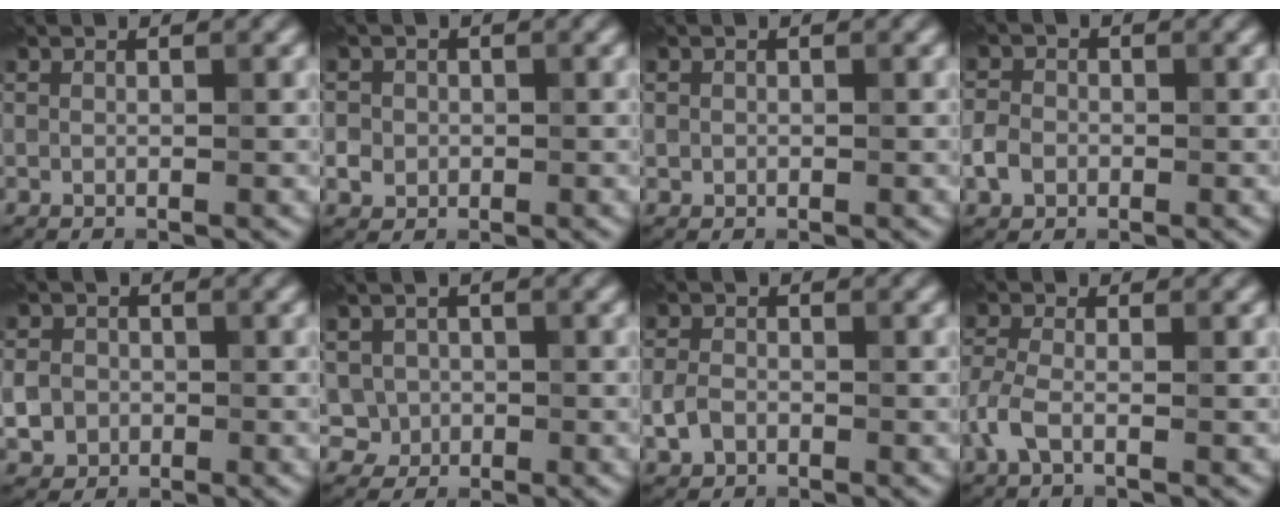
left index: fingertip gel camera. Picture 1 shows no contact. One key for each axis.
{"total": 2.1, "fx": 0.0, "fy": 2.1, "fz": 0.6, "tx": 0.003, "ty": 0.003, "tz": -0.004}
{"total": 0.6, "fx": 0.1, "fy": 0.6, "fz": 0.0, "tx": 0.006, "ty": -0.002, "tz": 0.000}
{"total": 2.2, "fx": -0.7, "fy": 1.8, "fz": 1.0, "tx": -0.016, "ty": 0.000, "tz": -0.021}
{"total": 3.6, "fx": -0.5, "fy": 3.4, "fz": 1.3, "tx": -0.009, "ty": 0.000, "tz": -0.021}
{"total": 2.3, "fx": 0.0, "fy": 2.2, "fz": 0.5, "tx": 0.002, "ty": -0.002, "tz": 0.002}
{"total": 2.1, "fx": -0.7, "fy": 1.6, "fz": 1.1, "tx": -0.021, "ty": -0.001, "tz": -0.020}
{"total": 2.6, "fx": -1.1, "fy": 1.2, "fz": 2.0, "tx": -0.052, "ty": 0.003, "tz": -0.033}